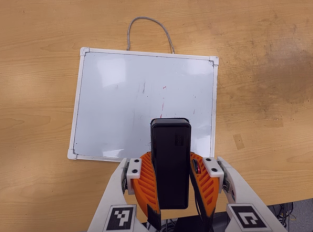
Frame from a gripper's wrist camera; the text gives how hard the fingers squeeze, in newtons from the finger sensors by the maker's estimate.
{"total": 8.5, "left": 7.3, "right": 9.8}